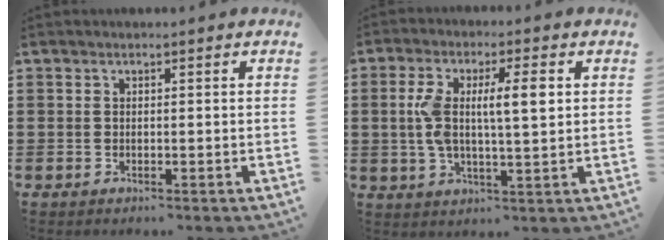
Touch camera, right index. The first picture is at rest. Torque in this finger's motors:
{"motor_torque": [0.53, 0.12, 0.73, 0.21]}